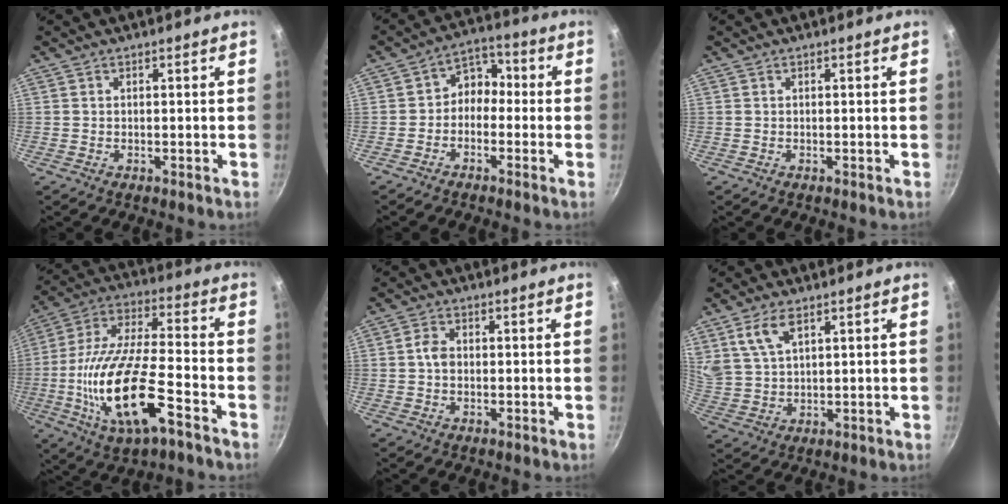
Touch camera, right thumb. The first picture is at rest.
{"total": 5.8, "force": [-1.5, 4.6, 3.1], "torque": [-0.012, 0.034, -0.041]}
{"total": 0.0}
{"total": 20.9, "force": [-7.4, 7.6, 18.0], "torque": [-0.345, 0.024, -0.142]}
{"total": 3.1, "force": [0.0, 2.3, 2.2], "torque": [-0.036, 0.009, -0.006]}
{"total": 7.3, "force": [3.9, 3.6, 5.0], "torque": [-0.090, -0.012, 0.087]}